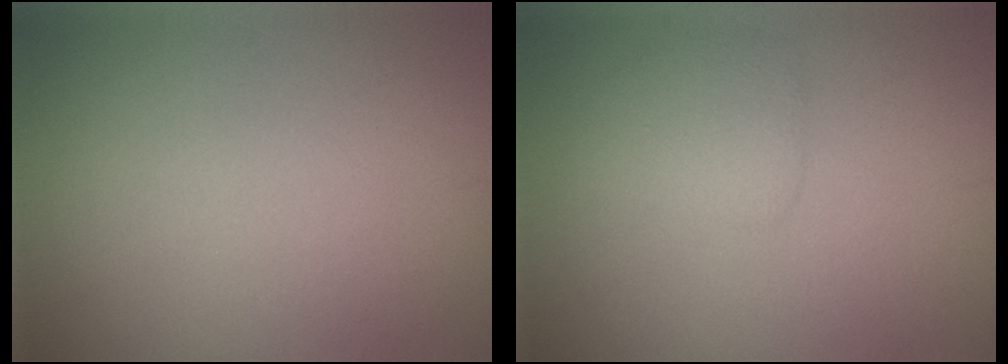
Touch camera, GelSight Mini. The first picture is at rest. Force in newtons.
{"total": 2.2, "press": 2.2, "slide": 0.1}